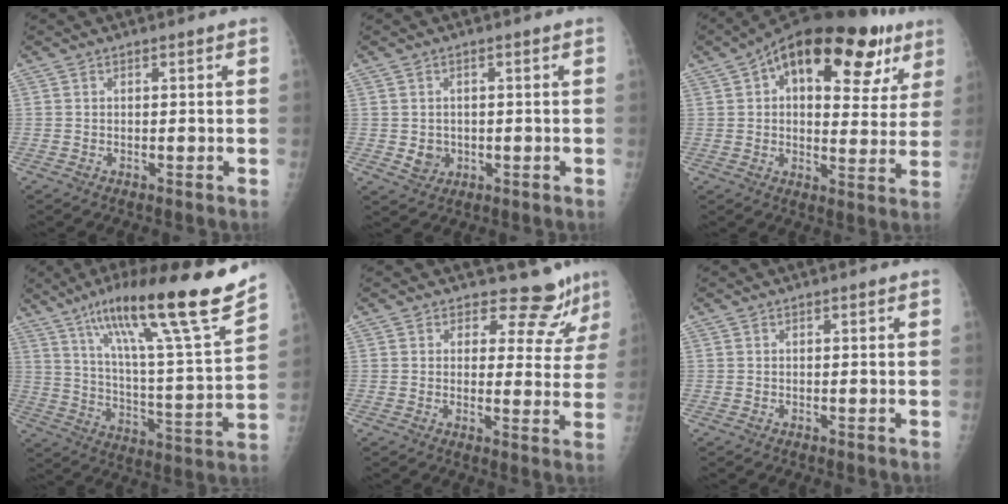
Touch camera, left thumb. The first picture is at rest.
{"total": 3.2, "force": [-0.3, 2.9, 1.4], "torque": [-0.010, 0.000, 0.004]}
{"total": 24.3, "force": [11.7, 11.7, 17.8], "torque": [-0.227, 0.013, 0.164]}
{"total": 25.0, "force": [17.2, 1.8, 18.0], "torque": [-0.266, -0.063, 0.279]}
{"total": 7.8, "force": [7.1, 3.2, 0.5], "torque": [0.031, -0.053, 0.072]}
{"total": 0.0}